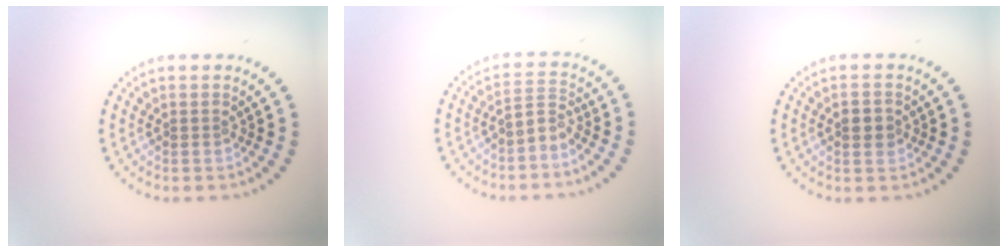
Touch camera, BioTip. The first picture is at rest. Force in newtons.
{"total": 2.1, "press": 1.4, "slide": 1.6}
{"total": 2.3, "press": 2.3, "slide": 0.0}